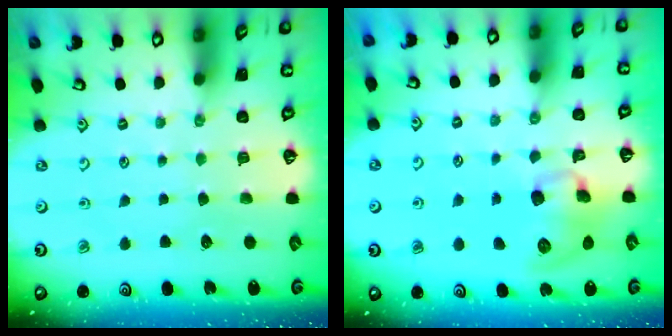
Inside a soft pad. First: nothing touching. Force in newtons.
{"total": 10.3, "press": 10.3, "slide": 0.5}